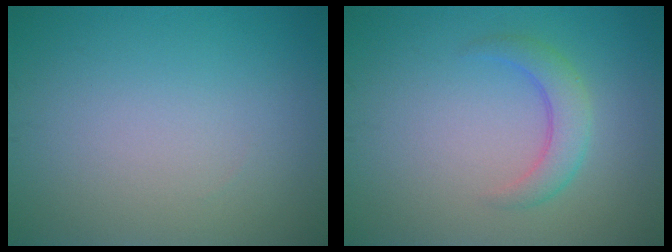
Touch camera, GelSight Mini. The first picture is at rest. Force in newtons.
{"total": 2.8, "press": 2.7, "slide": 0.2}